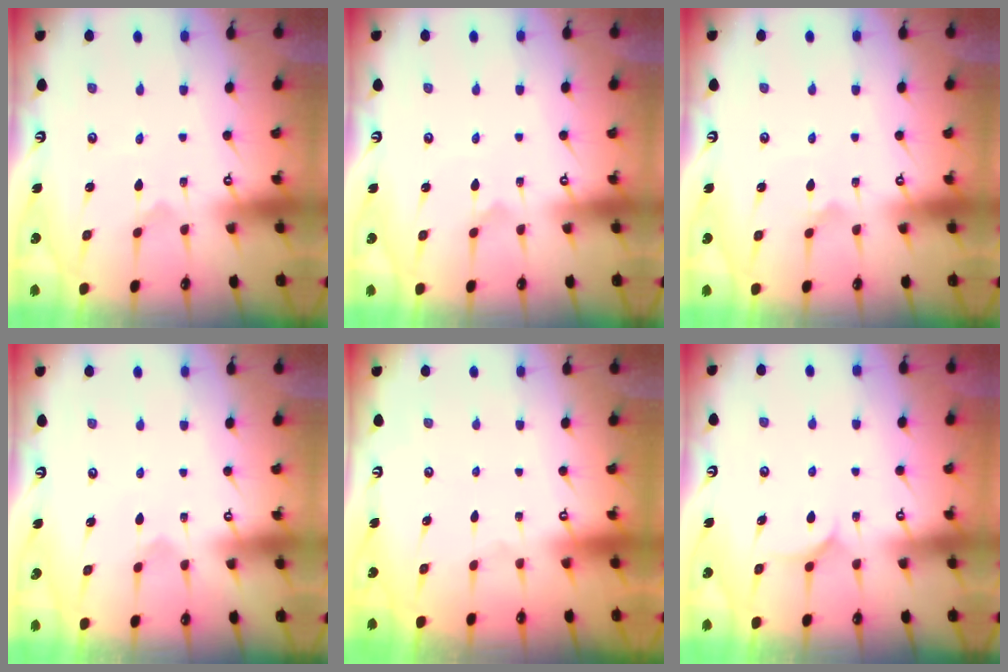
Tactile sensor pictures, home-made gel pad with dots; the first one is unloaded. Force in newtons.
{"total": 0.6, "press": 0.6, "slide": 0.0}
{"total": 2.9, "press": 2.9, "slide": 0.2}
{"total": 2.4, "press": 2.4, "slide": 0.3}
{"total": 0.0}
{"total": 6.7, "press": 6.7, "slide": 0.4}